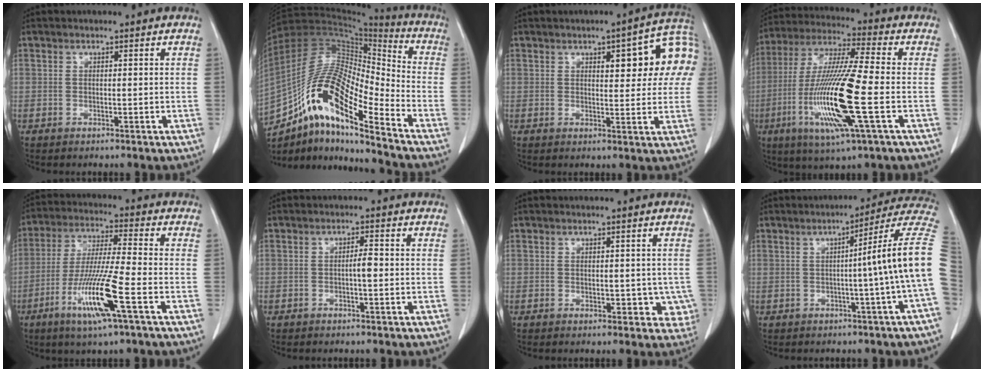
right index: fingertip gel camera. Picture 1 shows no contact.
{"total": 18.7, "force": [-11.4, 3.5, 14.4], "torque": [-0.285, 0.016, -0.199]}
{"total": 11.7, "force": [3.7, 3.7, 10.5], "torque": [-0.126, 0.026, 0.042]}
{"total": 17.4, "force": [-4.5, 0.5, 16.8], "torque": [-0.347, -0.020, -0.088]}
{"total": 14.8, "force": [-6.2, -0.3, 13.5], "torque": [-0.277, -0.023, -0.119]}
{"total": 1.8, "force": [-0.4, 0.3, 1.7], "torque": [-0.029, 0.003, -0.008]}
{"total": 3.7, "force": [-0.2, 2.7, 2.4], "torque": [-0.004, 0.004, 0.002]}
{"total": 12.0, "force": [-0.2, -2.5, 11.8], "torque": [-0.138, 0.015, -0.011]}